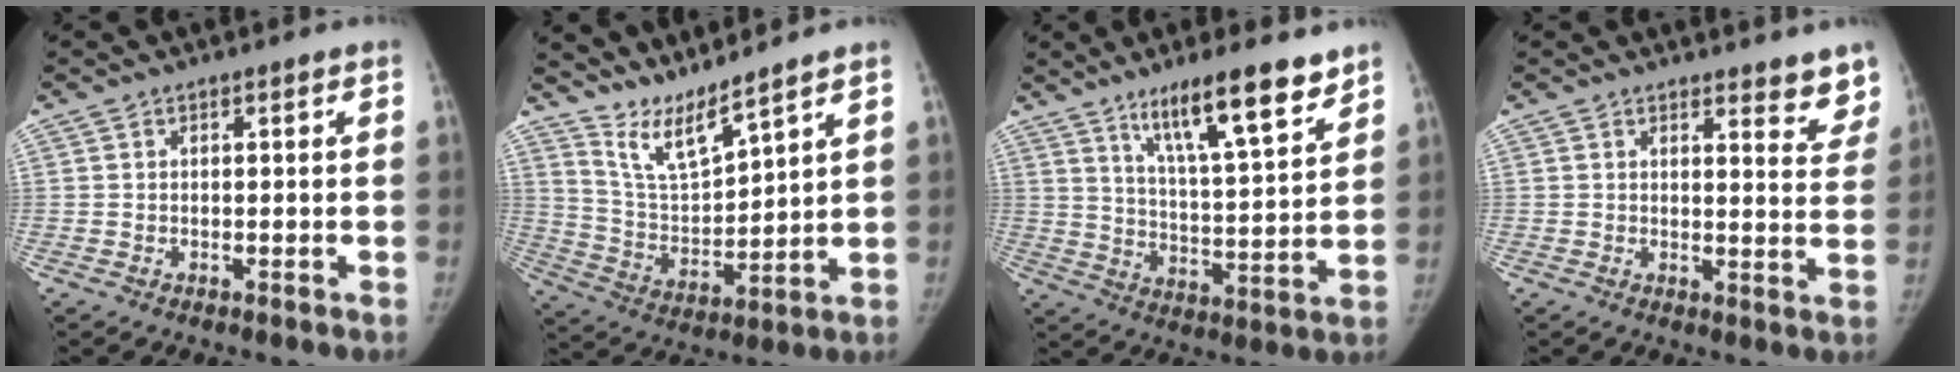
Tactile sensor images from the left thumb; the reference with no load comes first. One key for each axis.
{"total": 9.2, "fx": 8.3, "fy": 0.3, "fz": 3.9, "tx": -0.075, "ty": -0.069, "tz": 0.177}
{"total": 15.3, "fx": 10.4, "fy": 3.0, "fz": 10.9, "tx": -0.156, "ty": -0.060, "tz": 0.176}
{"total": 7.3, "fx": 6.3, "fy": 2.3, "fz": 2.8, "tx": 0.008, "ty": -0.041, "tz": 0.058}